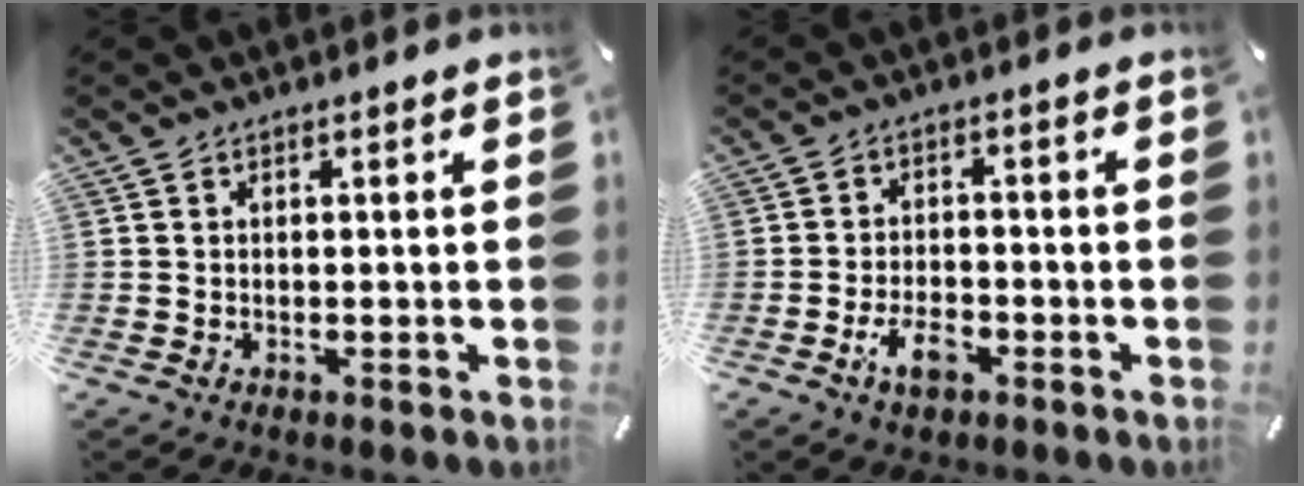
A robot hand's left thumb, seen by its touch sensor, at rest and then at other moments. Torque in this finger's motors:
{"motor_torque": [-0.10, 0.25, 0.02, 0.04, 0.03]}